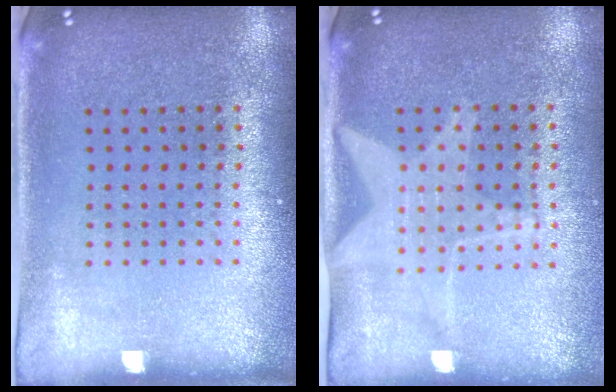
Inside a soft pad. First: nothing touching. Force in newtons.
{"total": 1.8, "press": 1.5, "slide": 1.0}